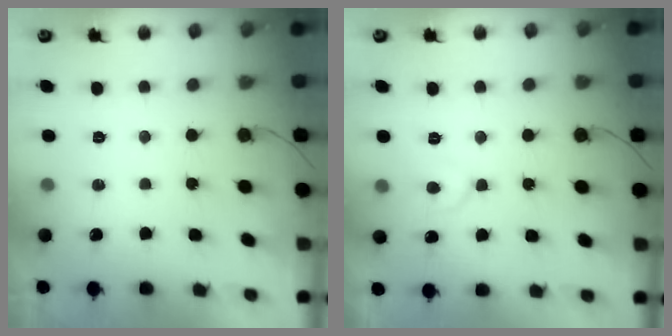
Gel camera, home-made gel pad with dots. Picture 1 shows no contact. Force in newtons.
{"total": 5.7, "press": 5.6, "slide": 0.6}